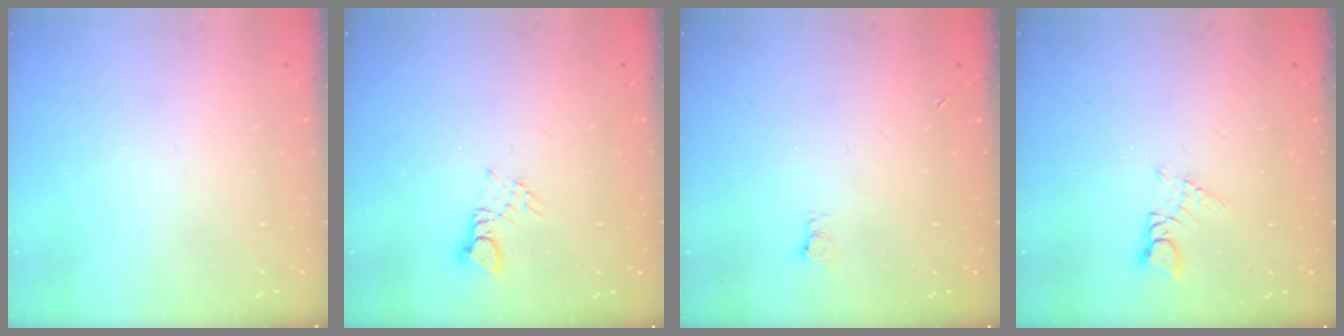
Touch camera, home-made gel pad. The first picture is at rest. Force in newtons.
{"total": 2.9, "press": 2.9, "slide": 0.1}
{"total": 2.9, "press": 2.9, "slide": 0.5}
{"total": 2.0, "press": 2.0, "slide": 0.2}